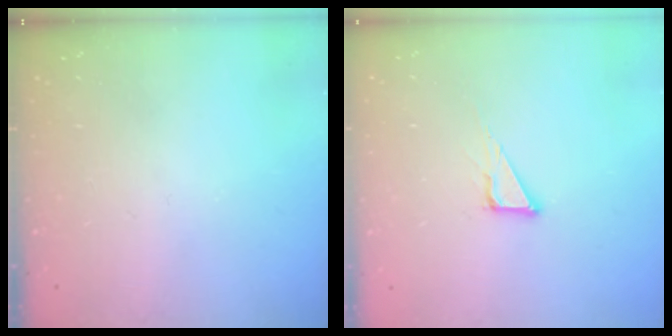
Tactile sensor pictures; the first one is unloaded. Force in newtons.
{"total": 5.0, "press": 5.0, "slide": 0.1}